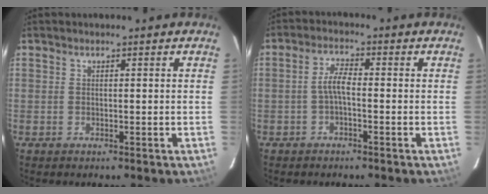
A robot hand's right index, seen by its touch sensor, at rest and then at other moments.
{"total": 3.1, "force": [-1.1, 1.0, 2.7], "torque": [-0.059, 0.011, -0.025]}